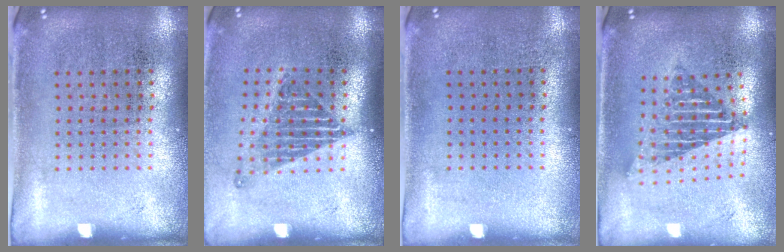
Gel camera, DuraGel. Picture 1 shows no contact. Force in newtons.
{"total": 1.5, "press": 1.2, "slide": 0.9}
{"total": 0.0}
{"total": 1.8, "press": 1.5, "slide": 1.1}